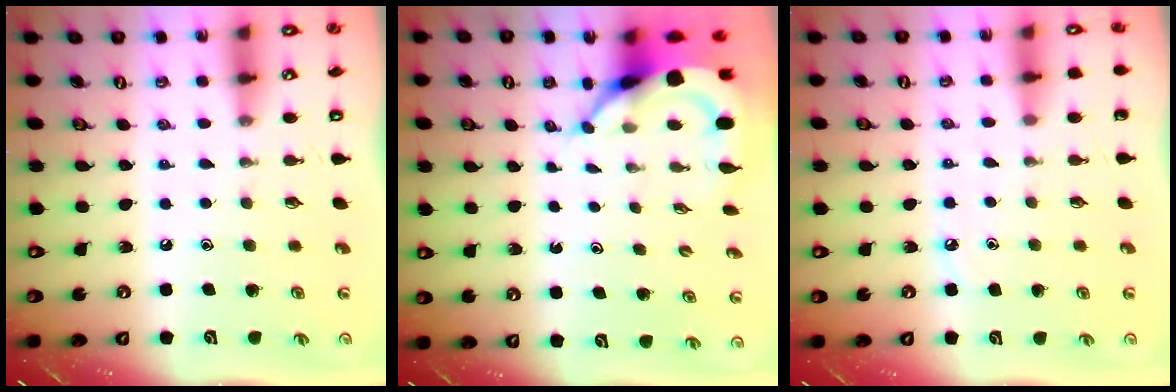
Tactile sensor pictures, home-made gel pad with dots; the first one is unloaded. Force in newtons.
{"total": 5.5, "press": 5.4, "slide": 0.6}
{"total": 3.8, "press": 3.7, "slide": 0.5}